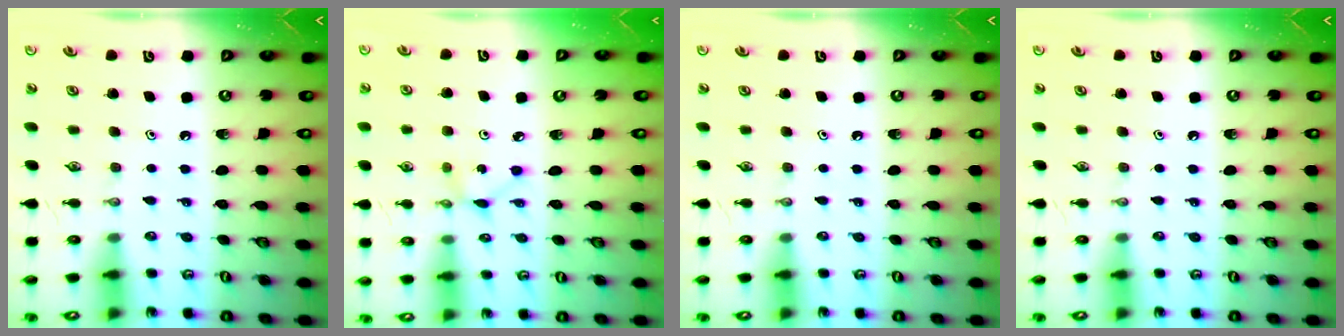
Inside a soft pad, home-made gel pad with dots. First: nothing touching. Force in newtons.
{"total": 2.4, "press": 2.4, "slide": 0.1}
{"total": 0.0}
{"total": 0.0}